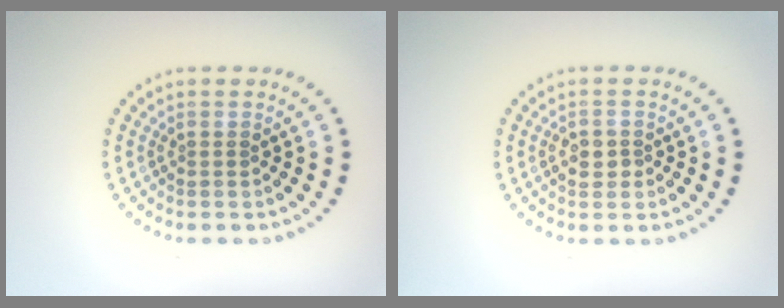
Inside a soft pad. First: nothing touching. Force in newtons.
{"total": 1.7, "press": 1.7, "slide": 0.1}